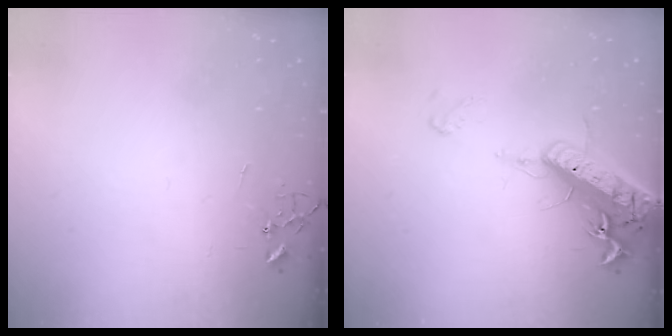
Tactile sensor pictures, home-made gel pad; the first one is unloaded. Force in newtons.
{"total": 18.9, "press": 18.5, "slide": 3.7}